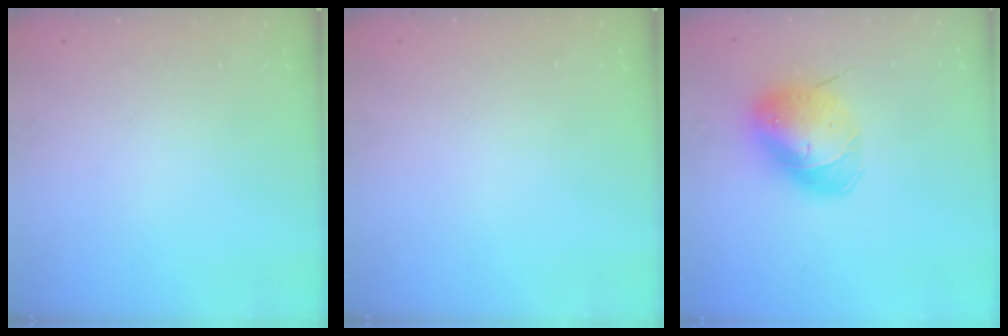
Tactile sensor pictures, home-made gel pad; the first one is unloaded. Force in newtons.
{"total": 0.0}
{"total": 9.4, "press": 9.2, "slide": 1.8}